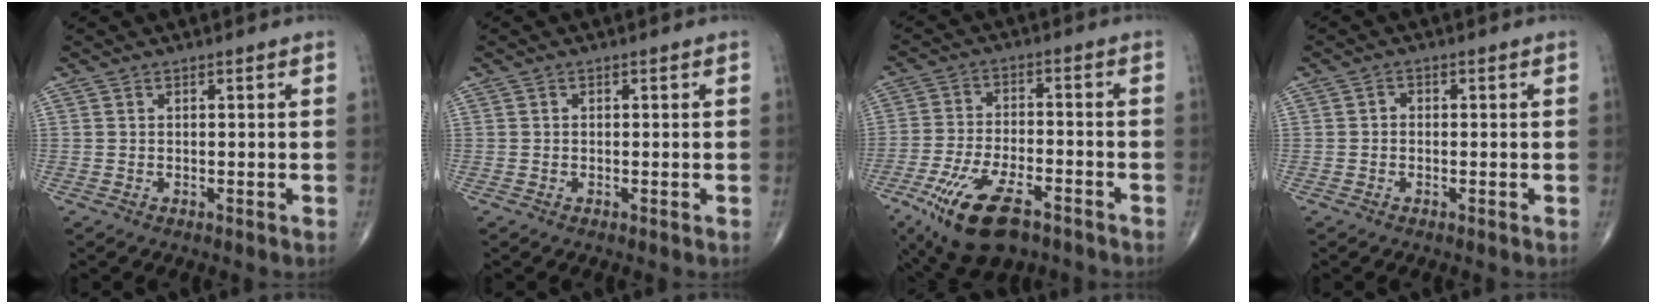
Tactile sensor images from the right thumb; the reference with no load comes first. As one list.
[{"total": 0.0}, {"total": 15.3, "force": [-8.7, 6.5, 10.7], "torque": [-0.204, 0.019, -0.147]}, {"total": 1.1, "force": [-0.2, 0.9, 0.5], "torque": [0.005, 0.003, -0.010]}]